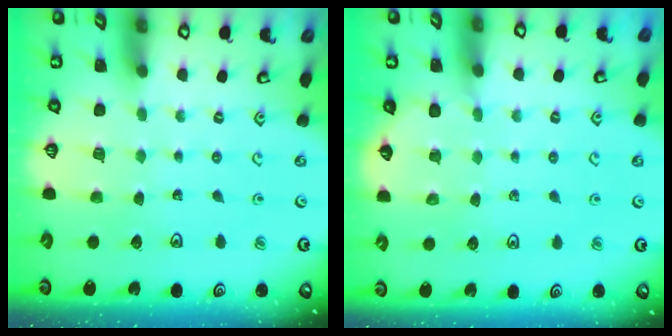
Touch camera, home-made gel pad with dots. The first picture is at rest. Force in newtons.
{"total": 4.7, "press": 4.7, "slide": 0.7}